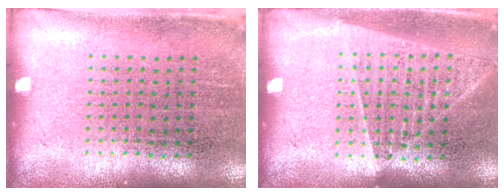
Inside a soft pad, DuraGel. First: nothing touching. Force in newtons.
{"total": 1.4, "press": 1.3, "slide": 0.3}